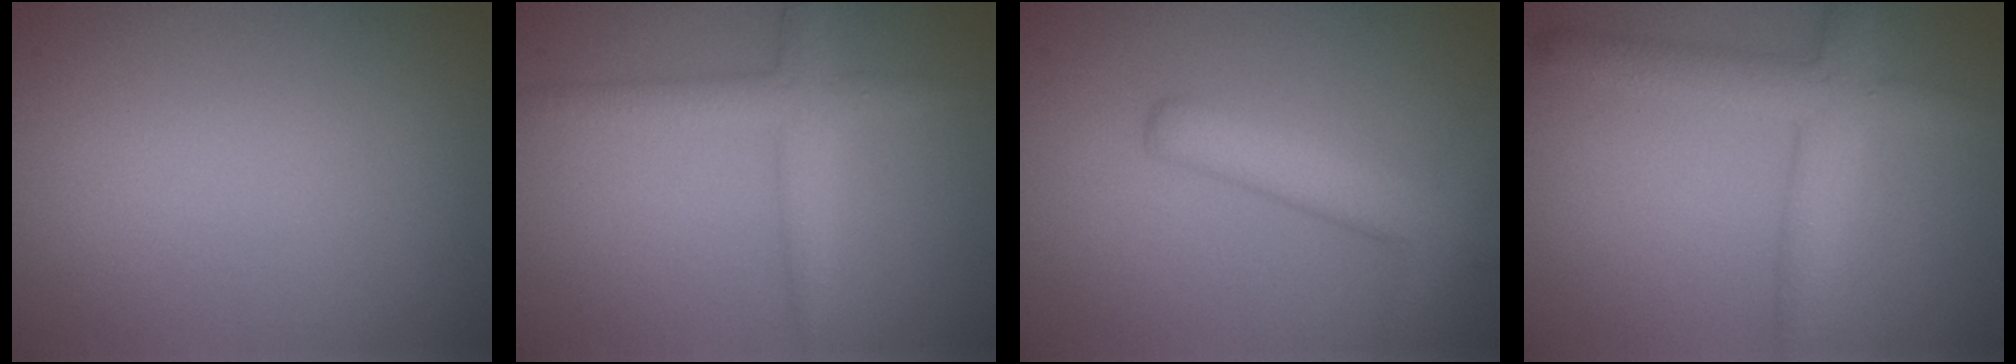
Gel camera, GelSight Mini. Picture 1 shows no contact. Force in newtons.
{"total": 3.0, "press": 3.0, "slide": 0.1}
{"total": 4.0, "press": 4.0, "slide": 0.2}
{"total": 4.6, "press": 4.6, "slide": 0.2}